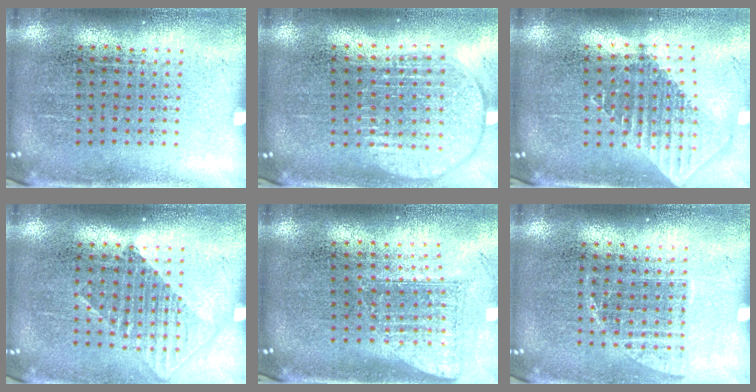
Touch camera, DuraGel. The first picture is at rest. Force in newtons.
{"total": 1.9, "press": 1.5, "slide": 1.1}
{"total": 1.8, "press": 1.5, "slide": 1.1}
{"total": 1.3, "press": 1.0, "slide": 0.7}
{"total": 1.6, "press": 1.2, "slide": 1.1}
{"total": 0.8, "press": 0.8, "slide": 0.3}